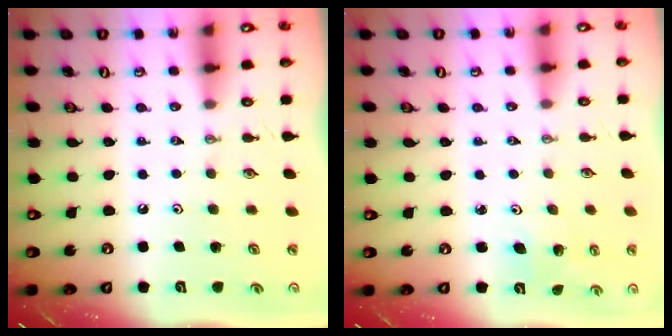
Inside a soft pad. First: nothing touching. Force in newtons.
{"total": 2.8, "press": 2.5, "slide": 1.3}